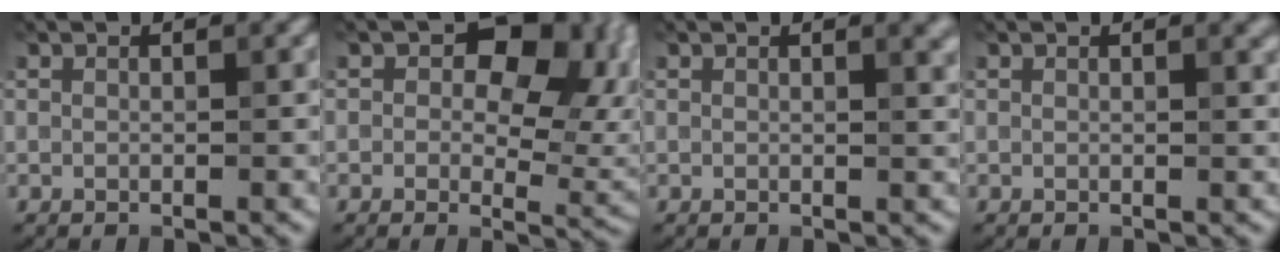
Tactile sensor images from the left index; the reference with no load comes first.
{"total": 10.3, "force": [2.2, 6.6, 7.6], "torque": [-0.080, -0.005, 0.033]}
{"total": 1.5, "force": [0.8, 0.4, 1.2], "torque": [-0.016, 0.001, 0.012]}
{"total": 1.1, "force": [0.6, 0.3, 0.9], "torque": [-0.011, 0.002, 0.010]}